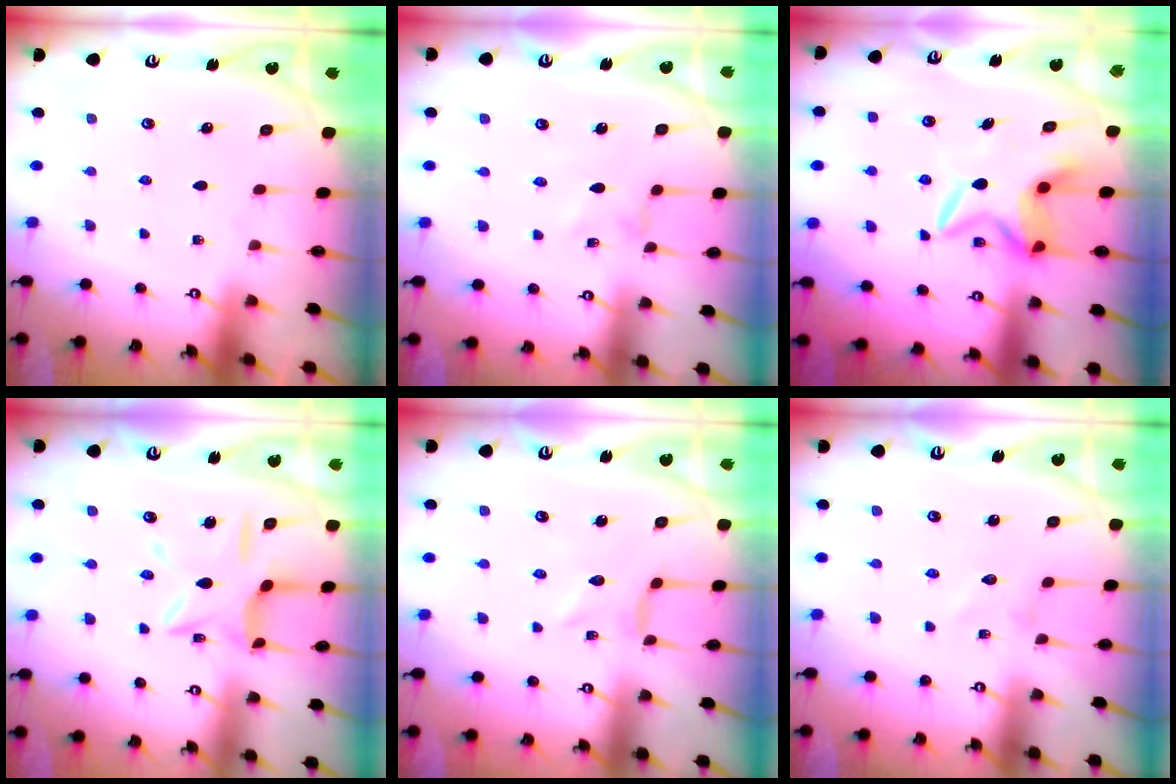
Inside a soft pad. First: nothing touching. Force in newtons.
{"total": 1.0, "press": 1.0, "slide": 0.3}
{"total": 7.0, "press": 7.0, "slide": 0.7}
{"total": 11.0, "press": 11.0, "slide": 0.8}
{"total": 0.0}
{"total": 0.0}